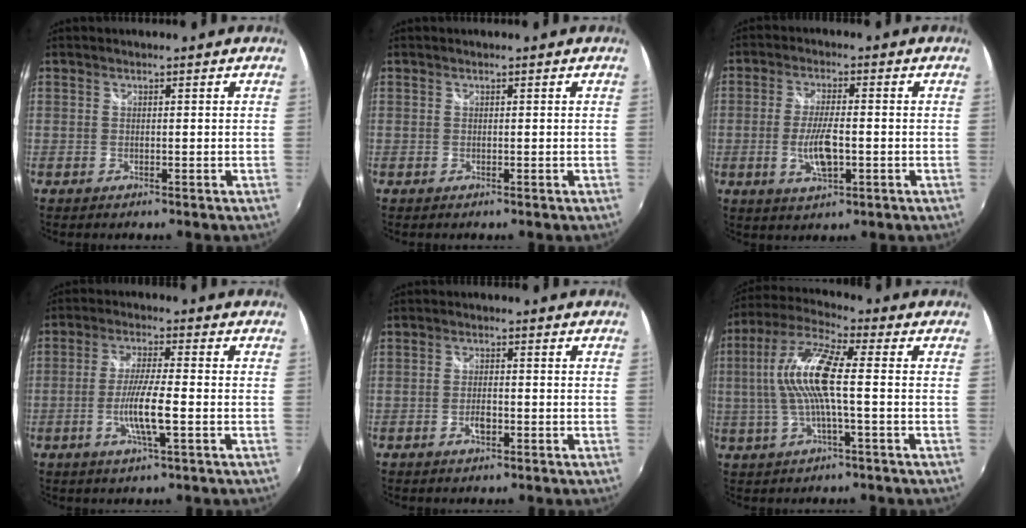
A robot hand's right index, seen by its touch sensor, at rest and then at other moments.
{"total": 0.0}
{"total": 7.1, "force": [-1.6, 2.3, 6.6], "torque": [-0.130, -0.007, -0.028]}
{"total": 7.6, "force": [-2.3, 0.5, 7.2], "torque": [-0.138, -0.009, -0.043]}
{"total": 3.0, "force": [-1.2, 1.3, 2.4], "torque": [-0.047, -0.002, -0.023]}
{"total": 12.2, "force": [-0.2, 2.1, 12.0], "torque": [-0.235, 0.010, -0.006]}